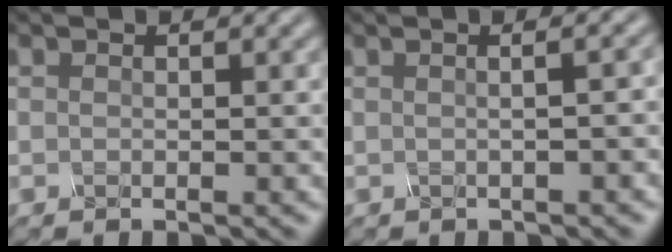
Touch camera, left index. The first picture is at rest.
{"total": 4.7, "force": [0.9, 2.5, 3.9], "torque": [-0.013, 0.031, -0.024]}